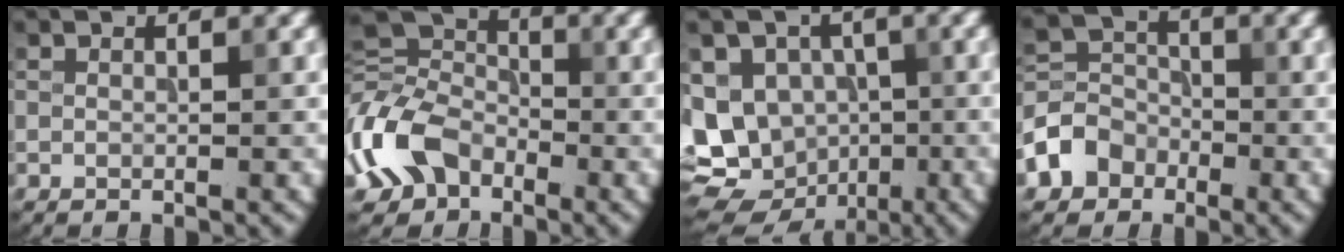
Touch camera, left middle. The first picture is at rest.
{"total": 7.8, "force": [-2.9, 5.8, 4.4], "torque": [-0.101, 0.002, -0.075]}
{"total": 14.0, "force": [-3.4, 11.7, 6.9], "torque": [-0.130, -0.023, -0.057]}
{"total": 4.3, "force": [-2.1, 3.5, 1.1], "torque": [-0.018, 0.006, -0.054]}